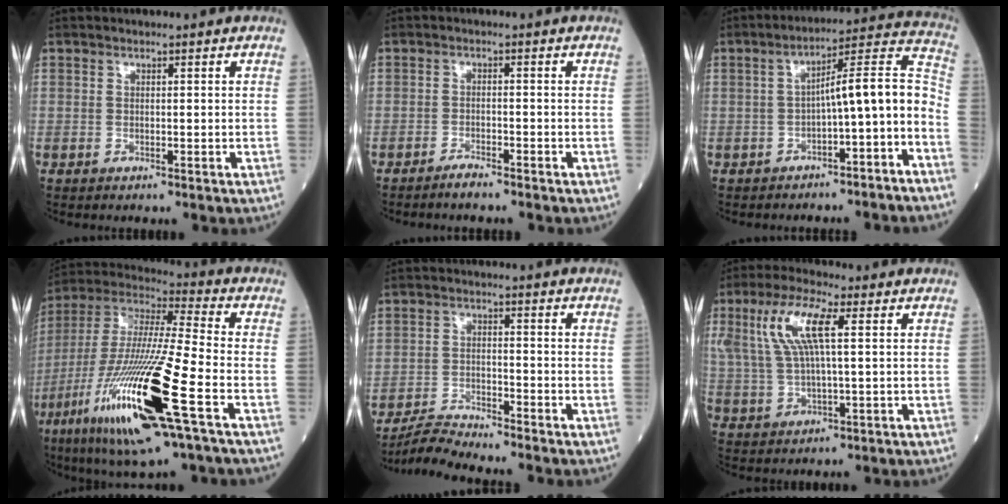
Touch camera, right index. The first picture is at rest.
{"total": 2.0, "force": [-1.9, 0.0, 0.7], "torque": [-0.018, -0.003, -0.034]}
{"total": 10.7, "force": [-4.4, 1.8, 9.6], "torque": [-0.124, 0.050, -0.060]}
{"total": 23.7, "force": [-9.4, 2.1, 21.6], "torque": [-0.456, -0.045, -0.176]}
{"total": 4.7, "force": [-4.5, -1.3, 0.3], "torque": [-0.014, -0.017, -0.088]}
{"total": 10.0, "force": [3.2, 2.3, 9.2], "torque": [-0.206, 0.019, 0.063]}